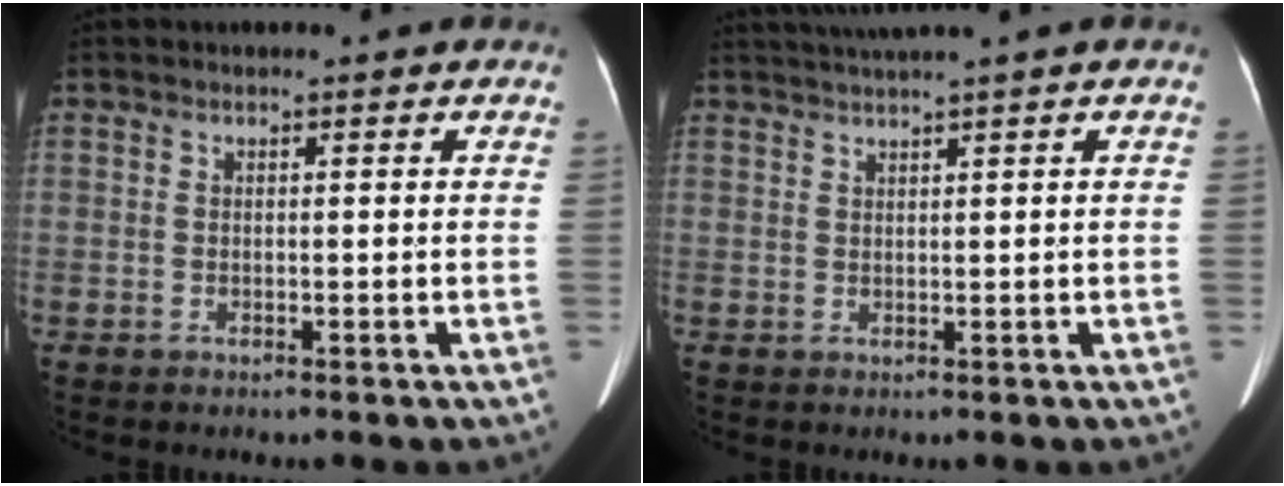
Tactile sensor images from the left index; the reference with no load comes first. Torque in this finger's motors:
{"motor_torque": [0.48, -0.70, 0.01, 0.08]}